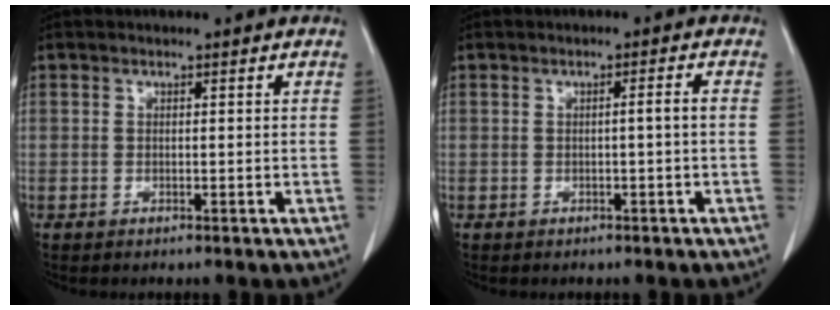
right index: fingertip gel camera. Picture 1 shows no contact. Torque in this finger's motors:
{"motor_torque": [0.21, -0.16, 0.11, 0.04]}